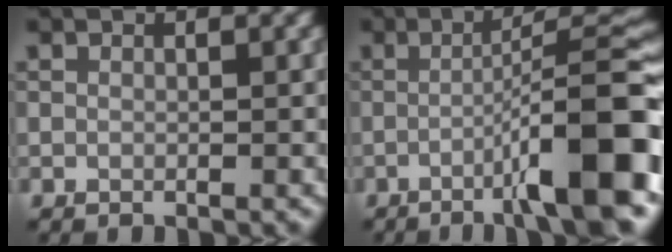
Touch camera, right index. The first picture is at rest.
{"total": 11.2, "force": [-3.9, 1.8, 10.4], "torque": [-0.132, 0.017, -0.061]}